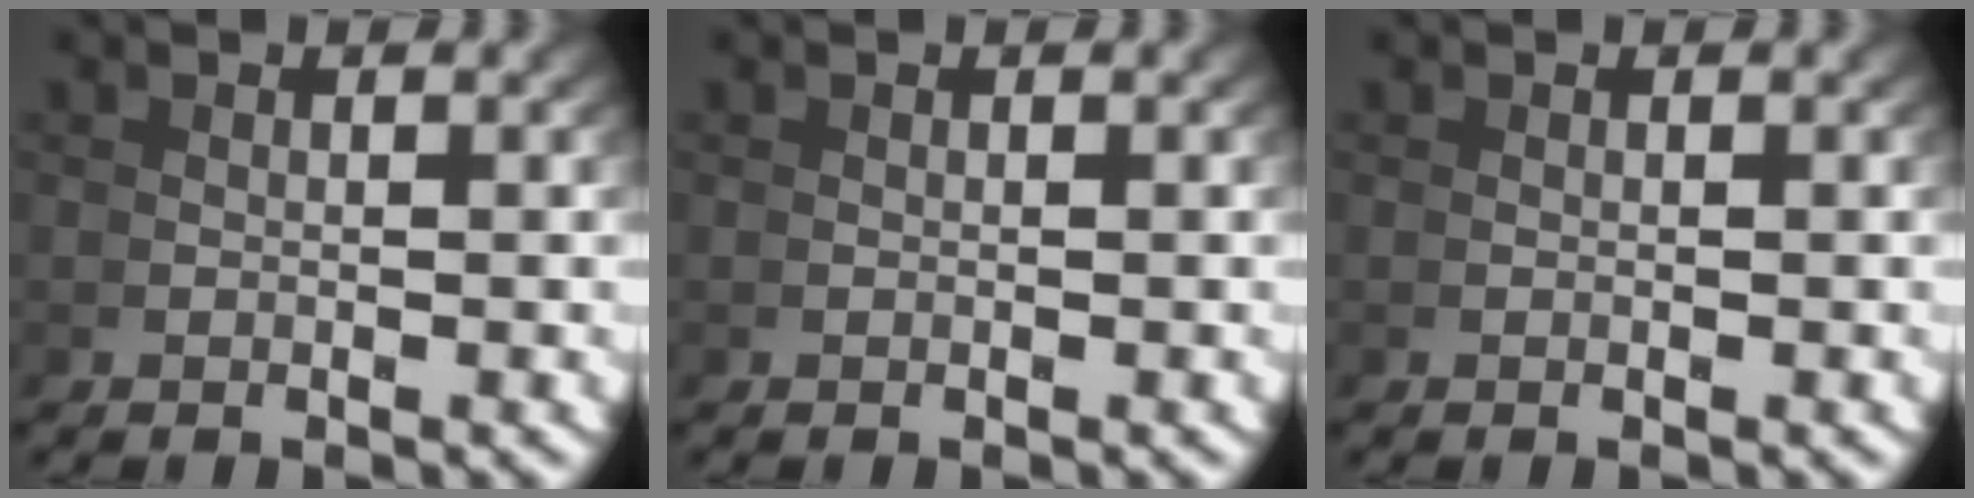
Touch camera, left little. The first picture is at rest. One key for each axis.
{"total": 0.0}
{"total": 0.0}